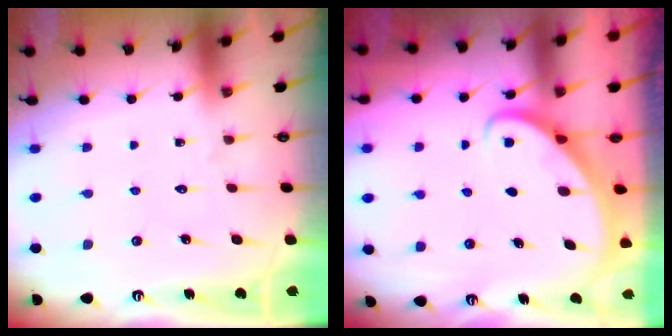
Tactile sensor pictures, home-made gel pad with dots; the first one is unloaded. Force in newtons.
{"total": 2.6, "press": 2.6, "slide": 0.2}